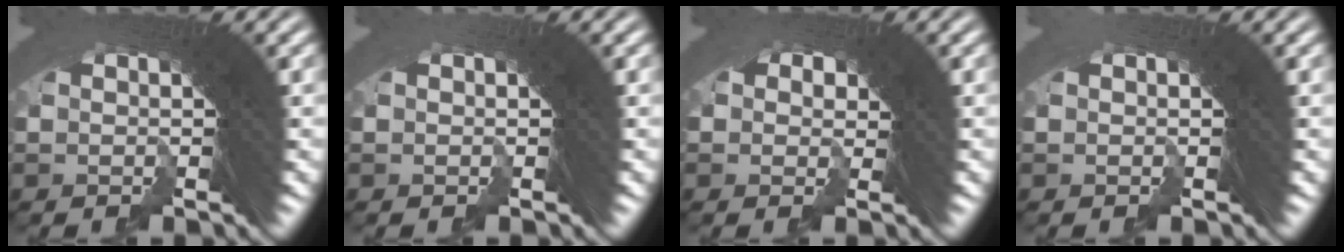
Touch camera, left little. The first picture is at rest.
{"total": 0.6, "force": [-0.1, -0.3, -0.4], "torque": [0.006, -0.002, -0.002]}
{"total": 3.1, "force": [-1.3, 2.8, -0.3], "torque": [-0.002, -0.019, -0.016]}
{"total": 2.0, "force": [-0.4, -1.3, -1.5], "torque": [0.024, -0.007, -0.002]}